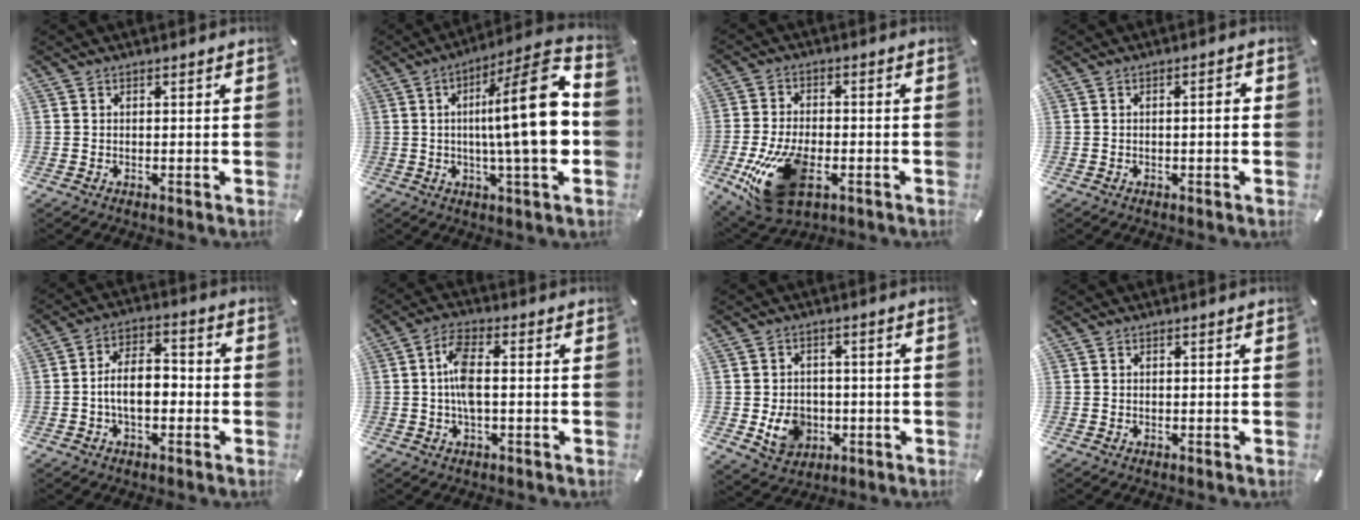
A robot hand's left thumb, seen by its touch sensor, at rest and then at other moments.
{"total": 20.5, "force": [0.2, 2.9, 20.2], "torque": [-0.298, -0.005, -0.013]}
{"total": 16.6, "force": [-5.7, 9.1, 12.7], "torque": [-0.251, 0.008, -0.088]}
{"total": 2.0, "force": [-0.2, 0.5, 1.9], "torque": [-0.034, 0.005, -0.006]}
{"total": 8.8, "force": [-2.3, 5.2, 6.7], "torque": [-0.114, 0.018, -0.042]}
{"total": 6.9, "force": [-0.4, 2.7, 6.4], "torque": [-0.135, 0.002, -0.011]}
{"total": 8.0, "force": [-1.7, 6.9, 3.6], "torque": [-0.068, 0.012, -0.026]}
{"total": 0.0}